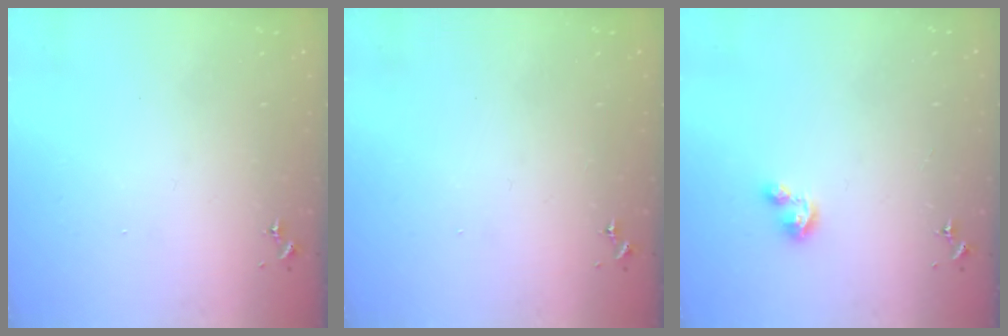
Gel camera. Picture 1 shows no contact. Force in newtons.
{"total": 0.0}
{"total": 3.5, "press": 3.5, "slide": 0.3}